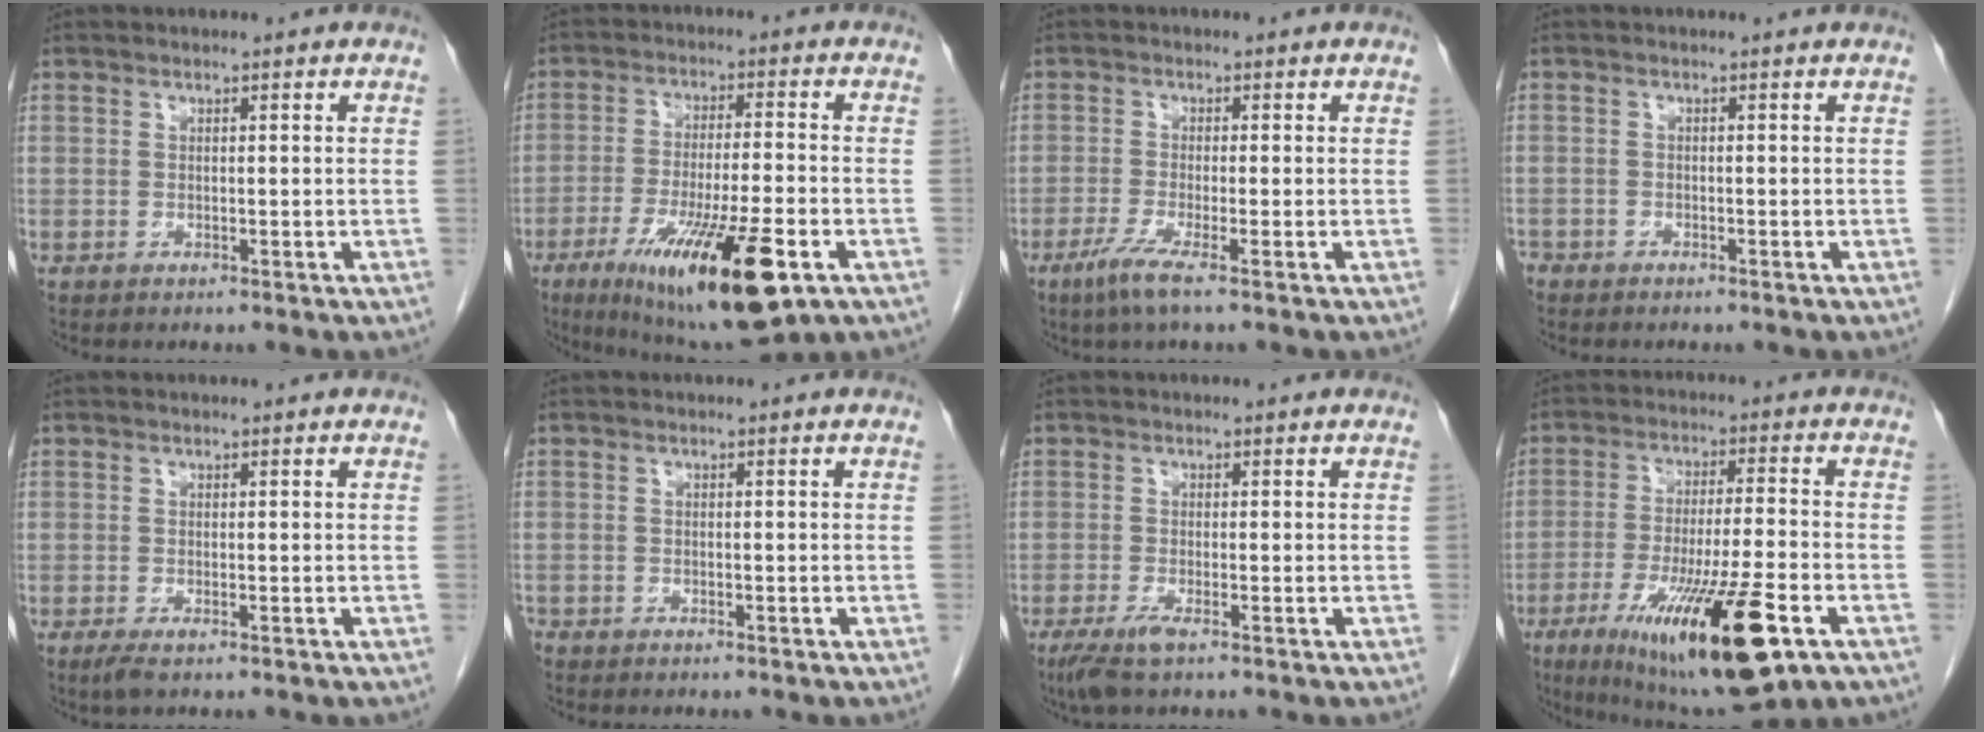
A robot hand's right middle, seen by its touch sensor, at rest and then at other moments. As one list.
[{"total": 18.2, "force": [-8.7, 2.9, 15.7], "torque": [-0.245, -0.035, -0.131]}, {"total": 4.0, "force": [-2.4, -0.3, 3.2], "torque": [-0.069, -0.014, -0.052]}, {"total": 1.7, "force": [-1.2, 1.0, 0.6], "torque": [-0.002, 0.003, -0.018]}, {"total": 1.7, "force": [-1.1, 0.3, 1.3], "torque": [-0.028, -0.005, -0.019]}, {"total": 1.3, "force": [-1.0, 0.7, 0.2], "torque": [-0.004, 0.002, -0.019]}, {"total": 3.2, "force": [-2.1, 0.2, 2.5], "torque": [-0.053, -0.010, -0.041]}, {"total": 19.3, "force": [-9.2, 2.7, 16.8], "torque": [-0.264, -0.036, -0.142]}]